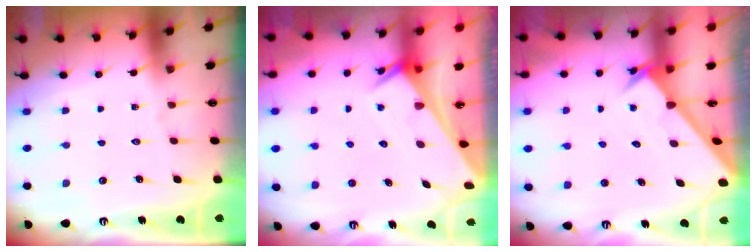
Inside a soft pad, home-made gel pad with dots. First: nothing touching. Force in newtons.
{"total": 2.7, "press": 2.7, "slide": 0.1}
{"total": 2.5, "press": 2.5, "slide": 0.2}